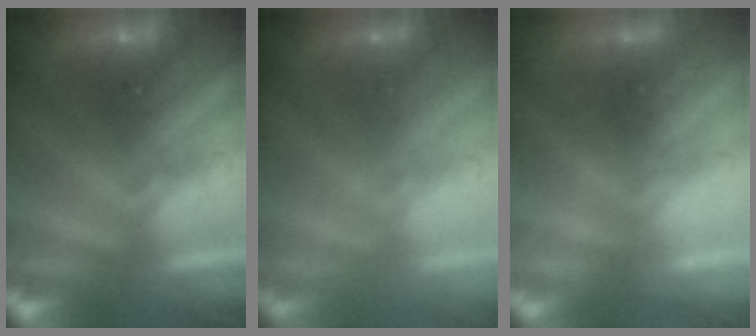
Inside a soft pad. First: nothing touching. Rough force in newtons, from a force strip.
{"total": 2.2}
{"total": 1.9}